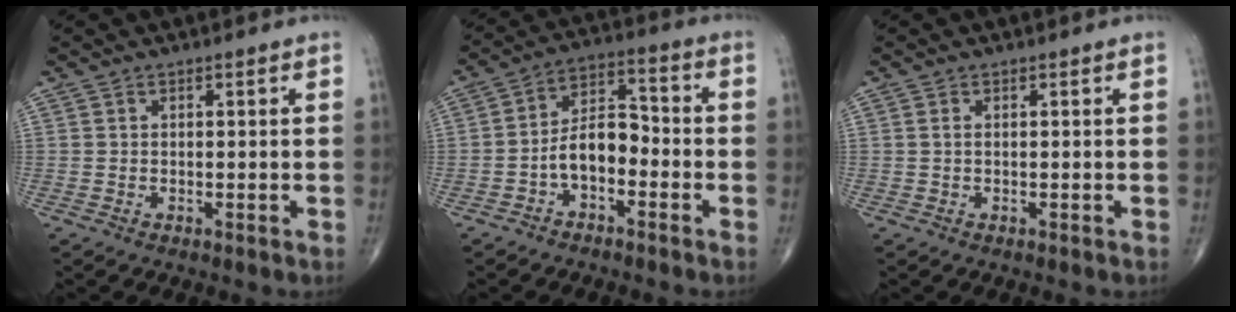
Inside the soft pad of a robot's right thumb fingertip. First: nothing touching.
{"total": 8.1, "force": [-2.9, 4.6, 5.9], "torque": [-0.089, 0.043, -0.061]}
{"total": 0.6, "force": [0.1, 0.2, 0.5], "torque": [-0.015, 0.003, 0.002]}